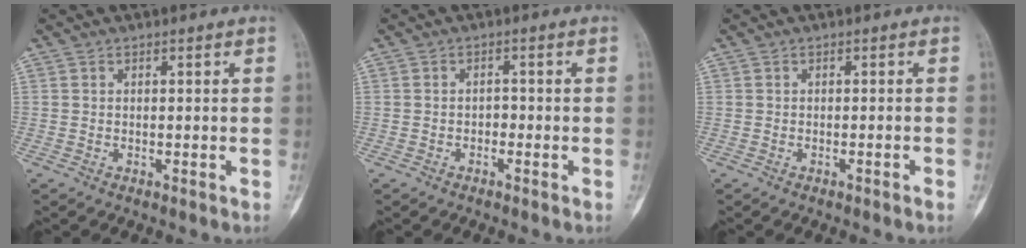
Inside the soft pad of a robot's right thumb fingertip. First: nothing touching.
{"total": 1.4, "force": [-0.5, 1.1, 0.8], "torque": [-0.003, 0.006, -0.012]}
{"total": 0.7, "force": [-0.5, -0.1, 0.5], "torque": [-0.011, 0.003, -0.005]}